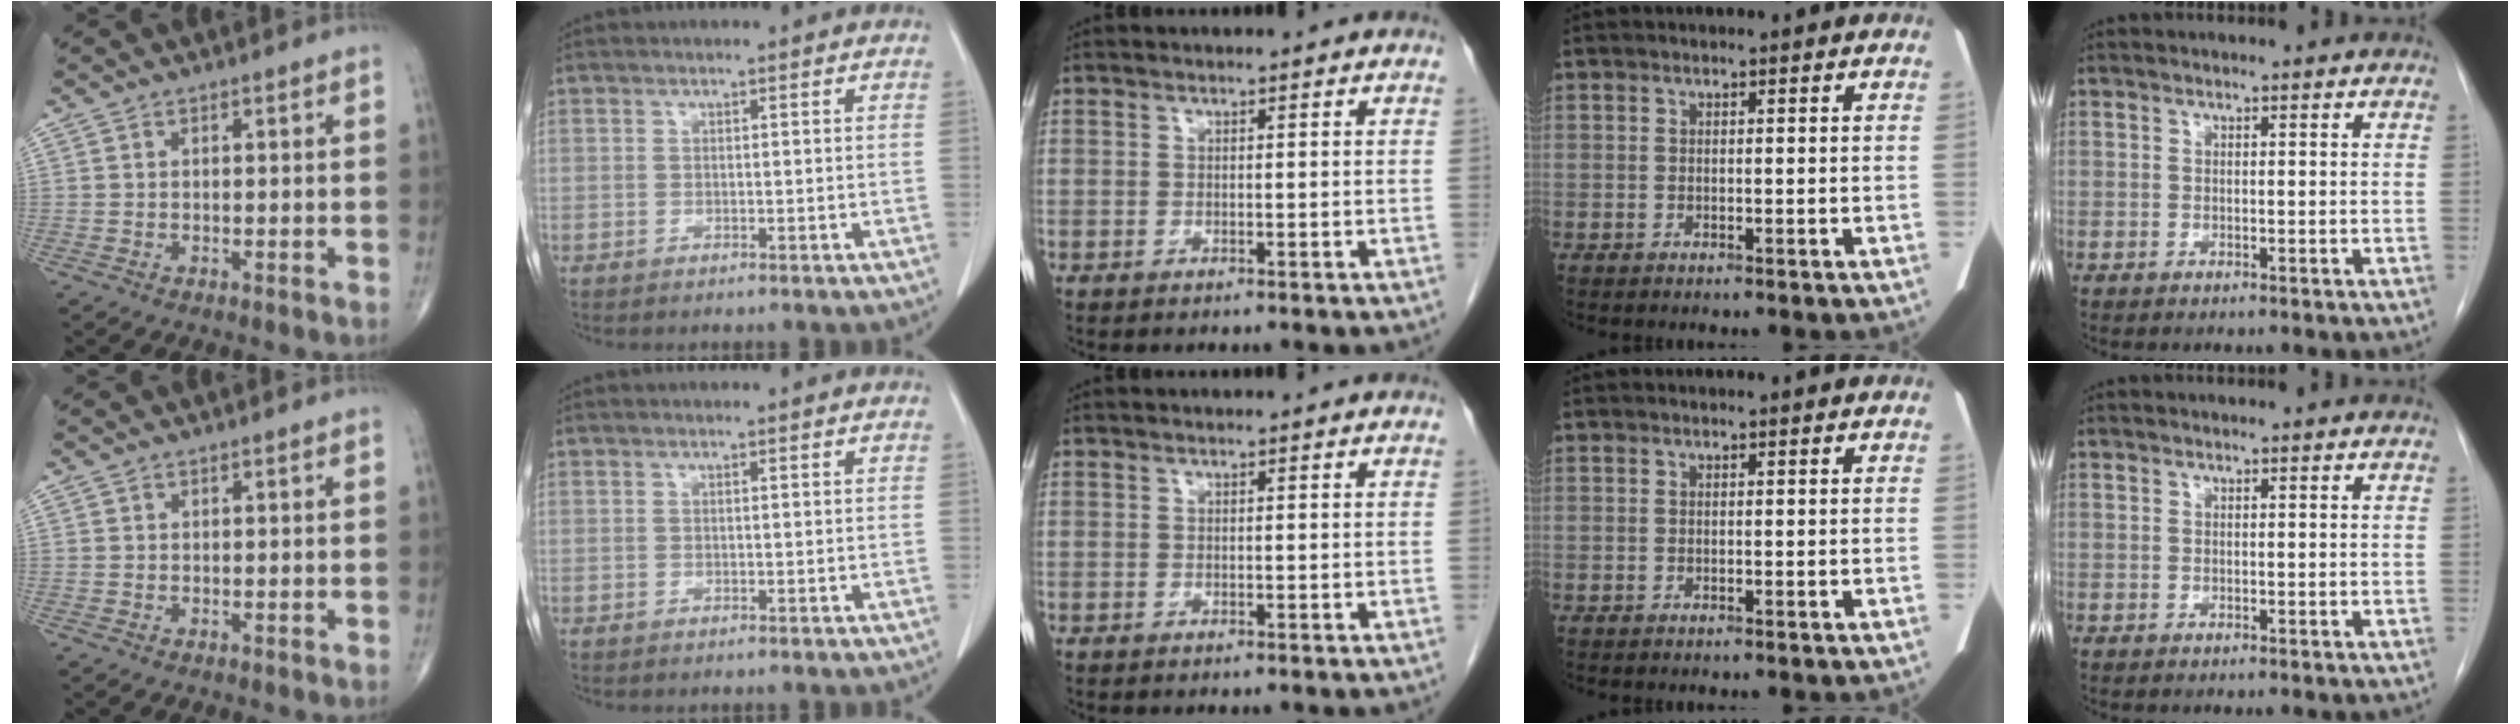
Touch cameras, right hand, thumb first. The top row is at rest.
{}